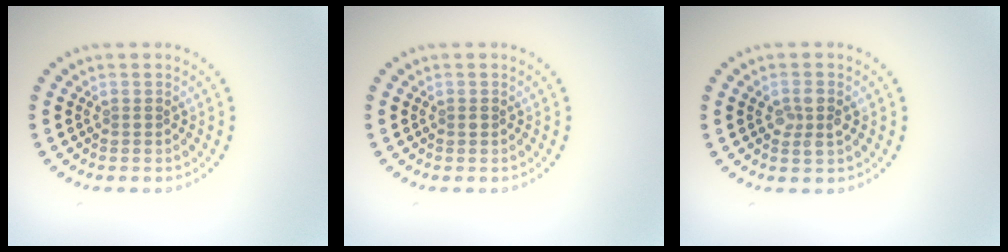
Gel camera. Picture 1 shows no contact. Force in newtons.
{"total": 0.5, "press": 0.5, "slide": 0.1}
{"total": 2.0, "press": 1.9, "slide": 0.4}